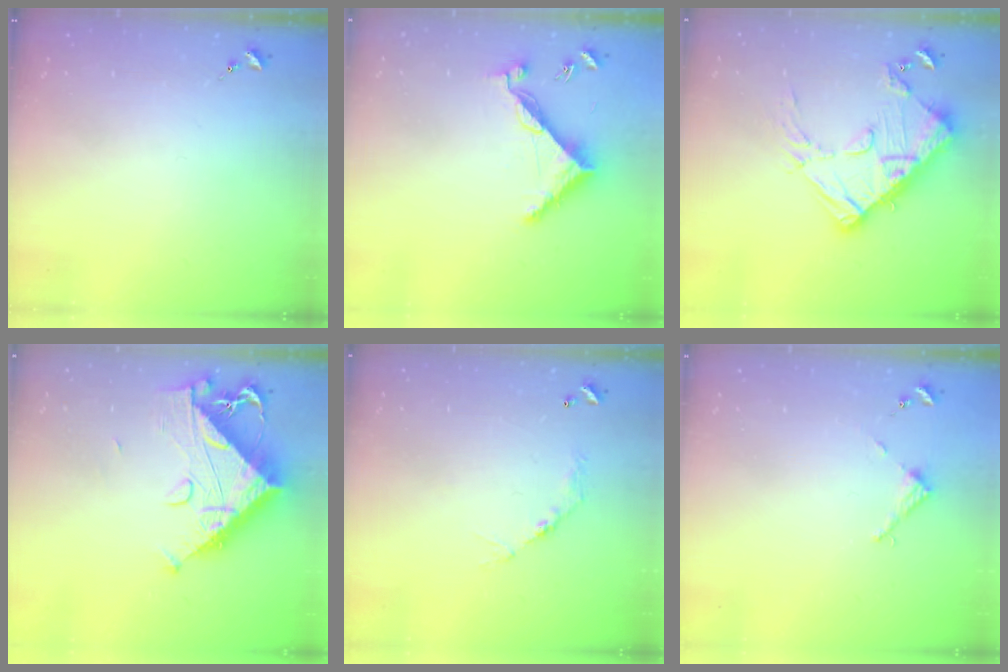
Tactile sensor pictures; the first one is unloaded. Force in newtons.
{"total": 8.2, "press": 8.2, "slide": 0.6}
{"total": 16.0, "press": 15.9, "slide": 1.7}
{"total": 16.1, "press": 16.0, "slide": 1.1}
{"total": 5.7, "press": 5.7, "slide": 0.4}
{"total": 2.7, "press": 2.7, "slide": 0.2}